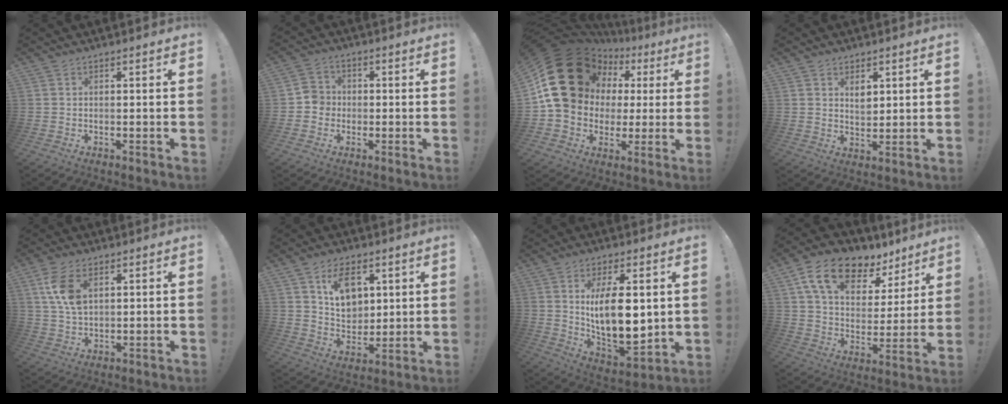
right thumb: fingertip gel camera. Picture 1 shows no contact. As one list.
[{"total": 5.2, "force": [-1.7, 4.8, 1.3], "torque": [-0.009, 0.016, -0.031]}, {"total": 23.8, "force": [7.4, 18.0, 13.7], "torque": [-0.217, -0.045, 0.181]}, {"total": 4.7, "force": [2.2, 3.5, 2.3], "torque": [-0.035, -0.008, 0.037]}, {"total": 8.9, "force": [3.3, 5.3, 6.4], "torque": [-0.115, -0.007, 0.060]}, {"total": 11.6, "force": [5.7, 8.0, 6.0], "torque": [-0.087, -0.023, 0.108]}, {"total": 15.6, "force": [3.7, 6.8, 13.6], "torque": [-0.240, -0.039, 0.059]}, {"total": 16.4, "force": [10.0, 9.0, 9.3], "torque": [-0.161, -0.051, 0.180]}]